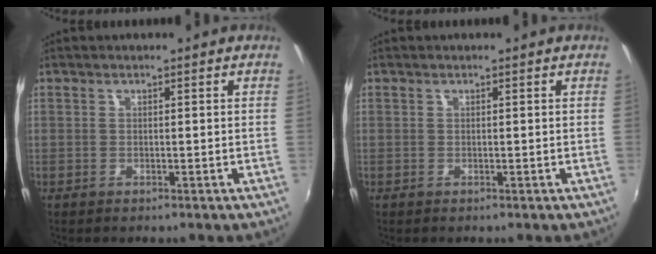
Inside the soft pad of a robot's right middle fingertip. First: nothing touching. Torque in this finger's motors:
{"motor_torque": [0.29, -0.07, -0.02, 0.00]}